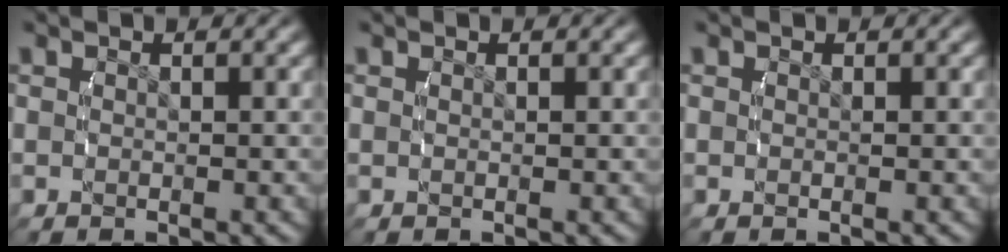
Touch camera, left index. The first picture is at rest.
{"total": 0.0}
{"total": 0.0}